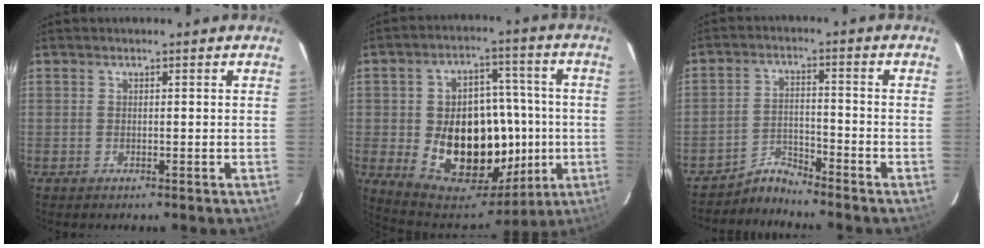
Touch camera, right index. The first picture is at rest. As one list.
[{"total": 22.3, "force": [-3.0, 15.7, 15.6], "torque": [-0.287, 0.020, -0.018]}, {"total": 4.2, "force": [-4.1, -0.1, -0.9], "torque": [0.012, 0.019, -0.078]}]